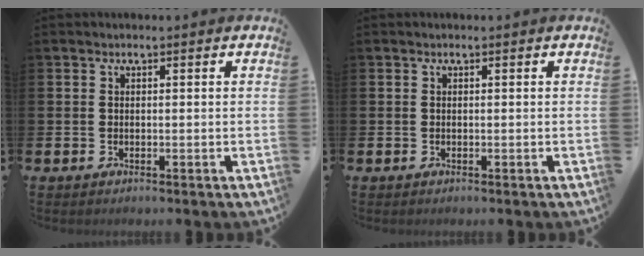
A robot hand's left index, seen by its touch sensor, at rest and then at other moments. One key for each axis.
{"total": 0.0}